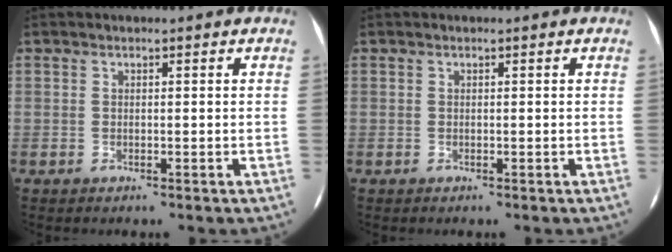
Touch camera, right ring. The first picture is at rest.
{"total": 0.0}